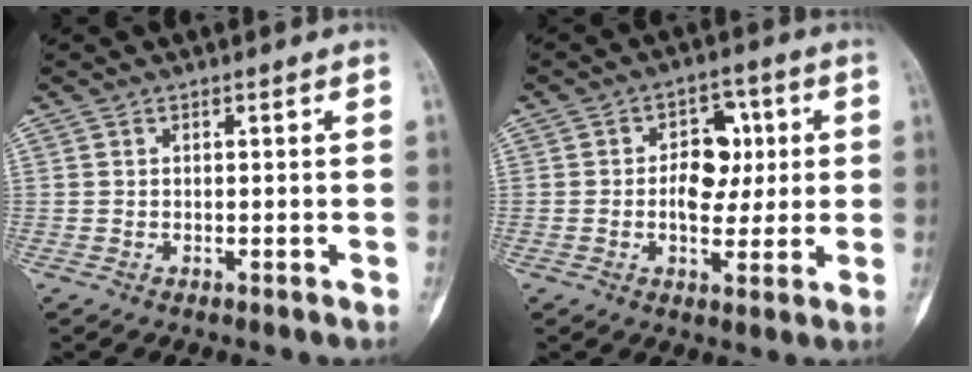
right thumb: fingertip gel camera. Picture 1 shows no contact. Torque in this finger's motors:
{"motor_torque": [-0.10, 1.33, 0.10, -0.41, 0.08]}